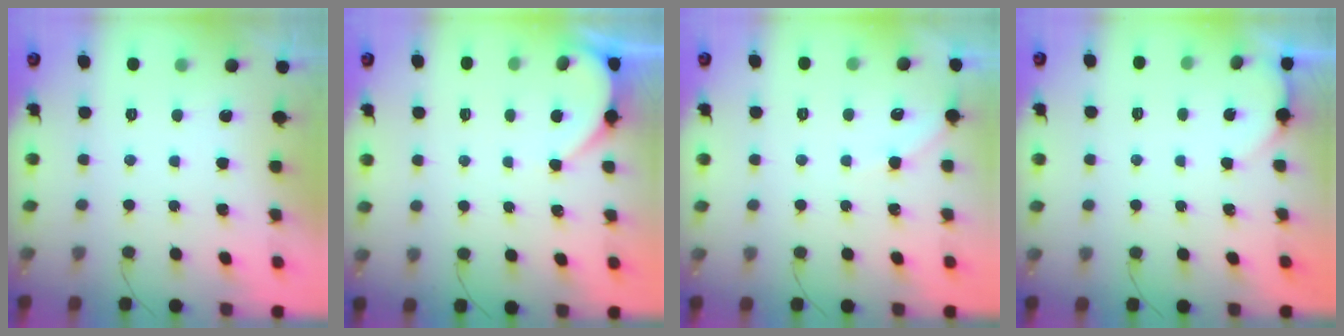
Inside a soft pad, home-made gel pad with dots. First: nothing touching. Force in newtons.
{"total": 2.7, "press": 2.7, "slide": 0.1}
{"total": 3.3, "press": 3.2, "slide": 0.5}
{"total": 1.0, "press": 1.0, "slide": 0.1}